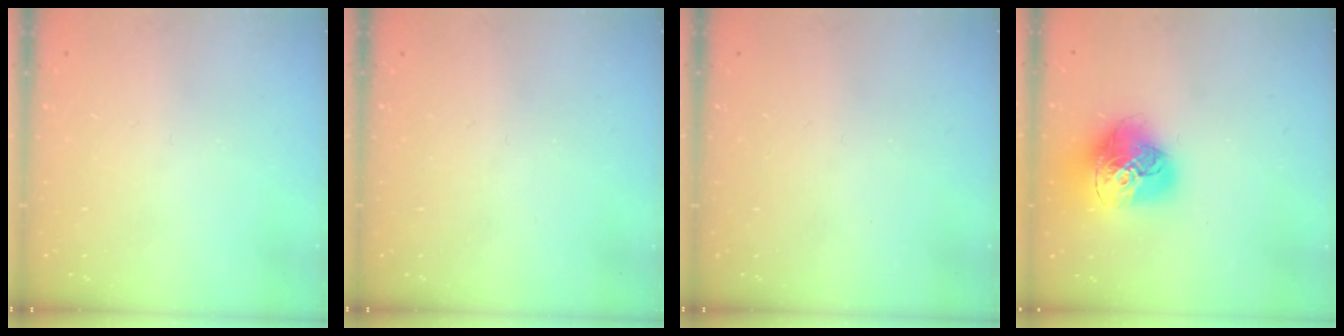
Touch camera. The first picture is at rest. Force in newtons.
{"total": 0.0}
{"total": 0.0}
{"total": 17.5, "press": 17.4, "slide": 2.0}